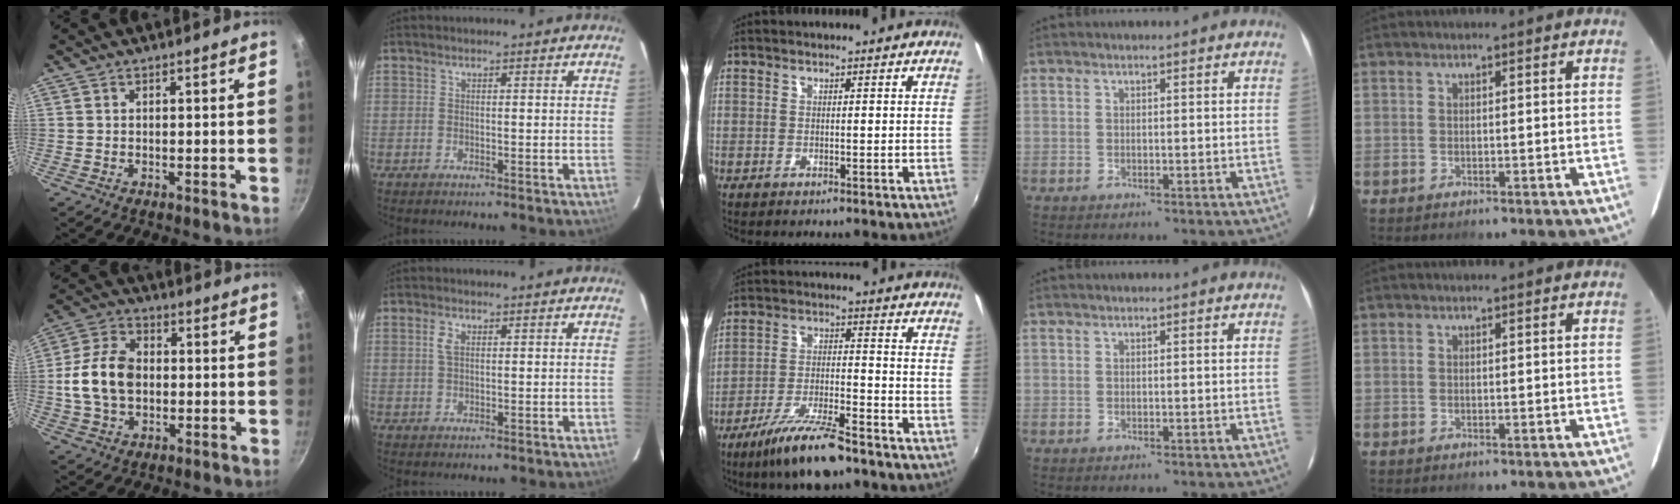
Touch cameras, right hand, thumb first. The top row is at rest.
{"thumb": {"total": 12.1, "force": [-0.4, 8.6, 8.6], "torque": [-0.150, 0.023, -0.015]}, "index": {"total": 2.1, "force": [0.6, 1.3, 1.6], "torque": [-0.033, 0.005, 0.011]}, "middle": {"total": 11.6, "force": [-9.1, 2.0, 6.9], "torque": [-0.147, -0.018, -0.160]}}